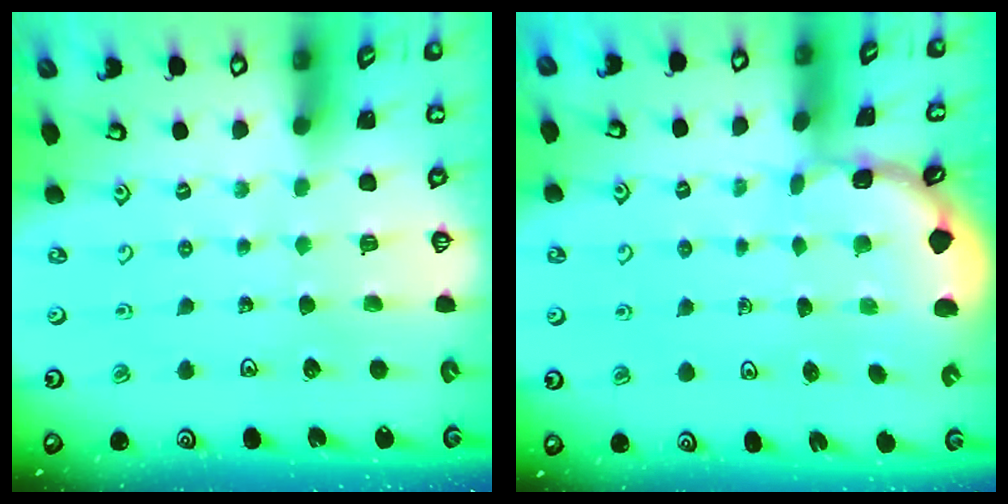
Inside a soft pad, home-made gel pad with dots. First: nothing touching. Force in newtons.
{"total": 1.6, "press": 1.6, "slide": 0.2}